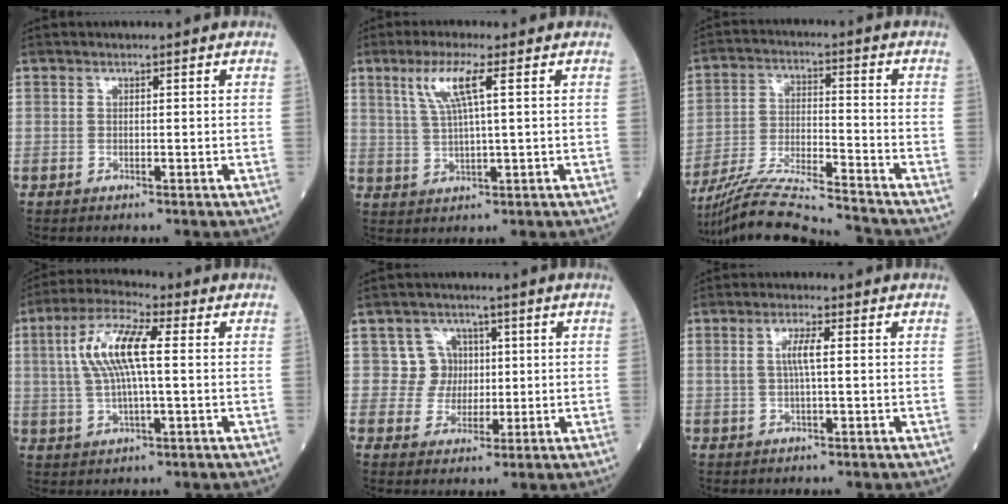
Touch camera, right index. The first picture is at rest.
{"total": 6.1, "force": [2.6, 0.1, 5.5], "torque": [-0.117, 0.007, 0.054]}
{"total": 14.8, "force": [-13.9, -1.0, 5.0], "torque": [-0.092, -0.007, -0.243]}
{"total": 10.0, "force": [1.6, 2.1, 9.6], "torque": [-0.203, 0.017, 0.029]}
{"total": 4.8, "force": [0.8, 4.7, 0.1], "torque": [0.009, 0.011, 0.012]}
{"total": 3.0, "force": [0.4, 0.2, 2.9], "torque": [-0.061, 0.004, 0.009]}